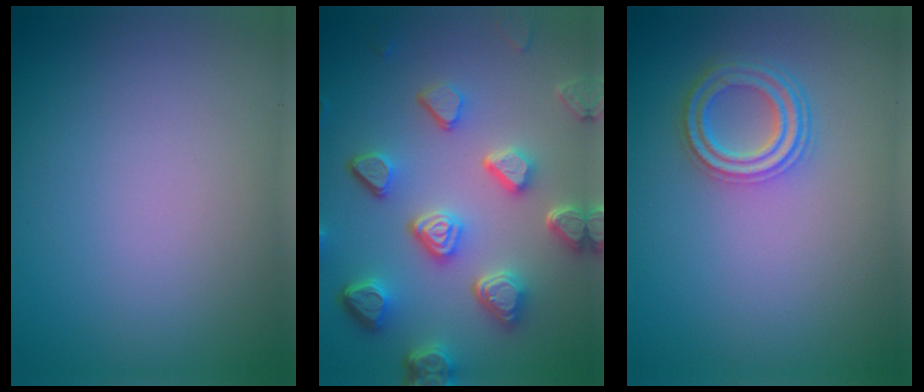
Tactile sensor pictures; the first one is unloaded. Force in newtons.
{"total": 7.3, "press": 5.6, "slide": 4.7}
{"total": 3.8, "press": 3.0, "slide": 2.3}